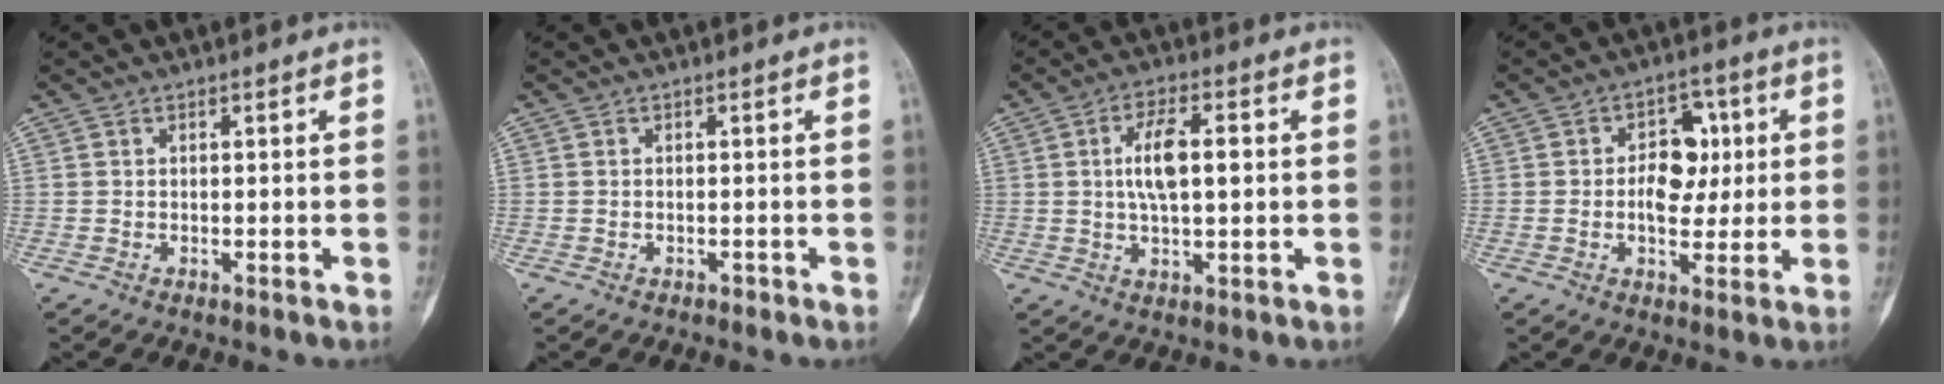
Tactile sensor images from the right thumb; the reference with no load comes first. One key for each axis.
{"total": 0.6, "fx": -0.4, "fy": 0.4, "fz": 0.1, "tx": -0.002, "ty": 0.003, "tz": -0.009}
{"total": 8.5, "fx": 1.0, "fy": 3.5, "fz": 7.7, "tx": -0.134, "ty": 0.005, "tz": 0.015}
{"total": 8.4, "fx": 0.9, "fy": 5.7, "fz": 6.1, "tx": -0.050, "ty": 0.006, "tz": 0.010}